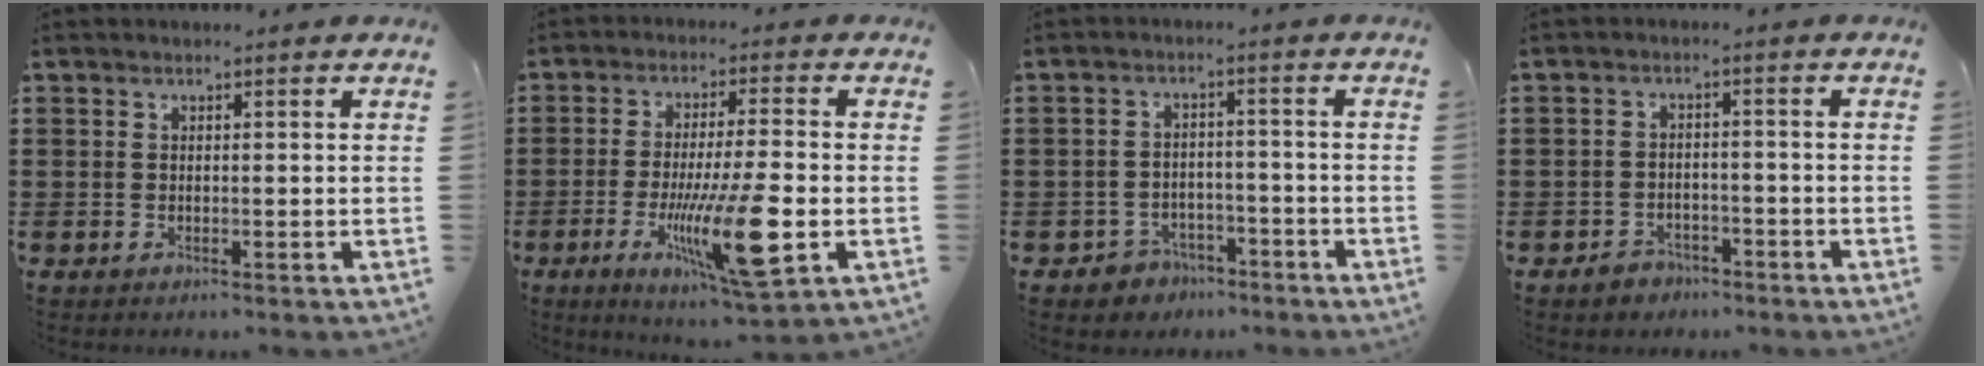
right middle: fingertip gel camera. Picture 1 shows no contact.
{"total": 13.7, "force": [-3.9, 2.3, 12.9], "torque": [-0.244, -0.016, -0.066]}
{"total": 3.3, "force": [-3.0, 1.4, 0.0], "torque": [-0.011, 0.005, -0.064]}
{"total": 2.4, "force": [-2.1, 1.1, 0.1], "torque": [-0.009, 0.004, -0.045]}